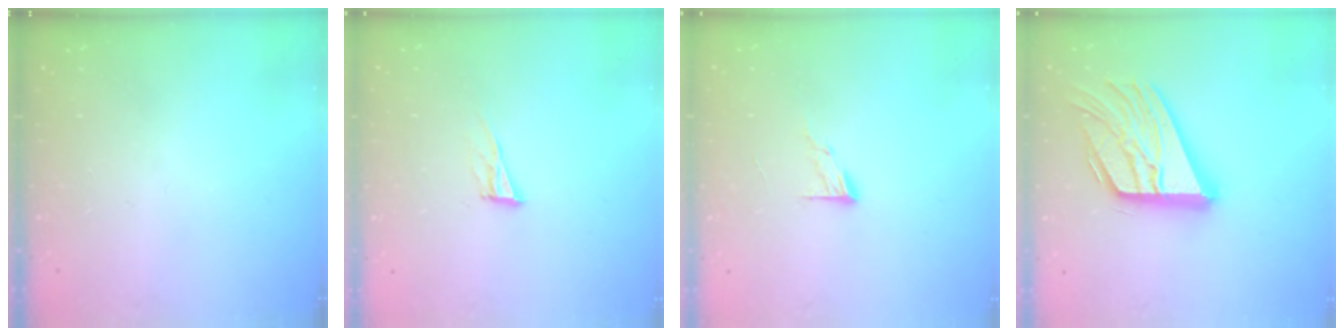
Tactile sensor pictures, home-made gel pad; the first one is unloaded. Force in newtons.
{"total": 8.4, "press": 8.0, "slide": 2.2}
{"total": 7.9, "press": 7.9, "slide": 0.7}
{"total": 21.7, "press": 21.6, "slide": 1.9}